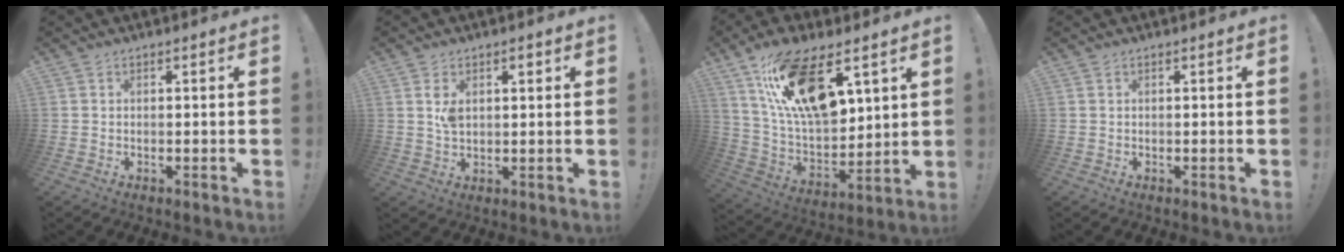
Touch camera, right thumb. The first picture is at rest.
{"total": 4.0, "force": [1.3, 2.3, 3.0], "torque": [-0.052, 0.002, 0.020]}
{"total": 20.8, "force": [10.6, 10.0, 14.8], "torque": [-0.271, -0.050, 0.188]}
{"total": 0.0}